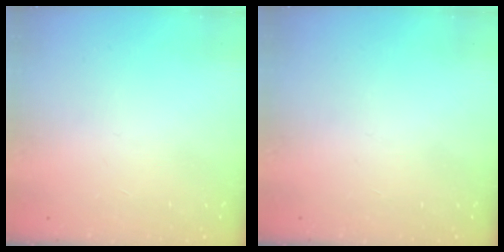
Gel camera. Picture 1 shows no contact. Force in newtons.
{"total": 0.0}